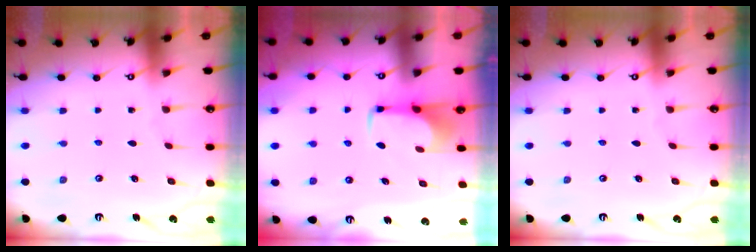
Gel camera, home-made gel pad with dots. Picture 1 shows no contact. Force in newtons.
{"total": 1.5, "press": 1.5, "slide": 0.4}
{"total": 0.0}